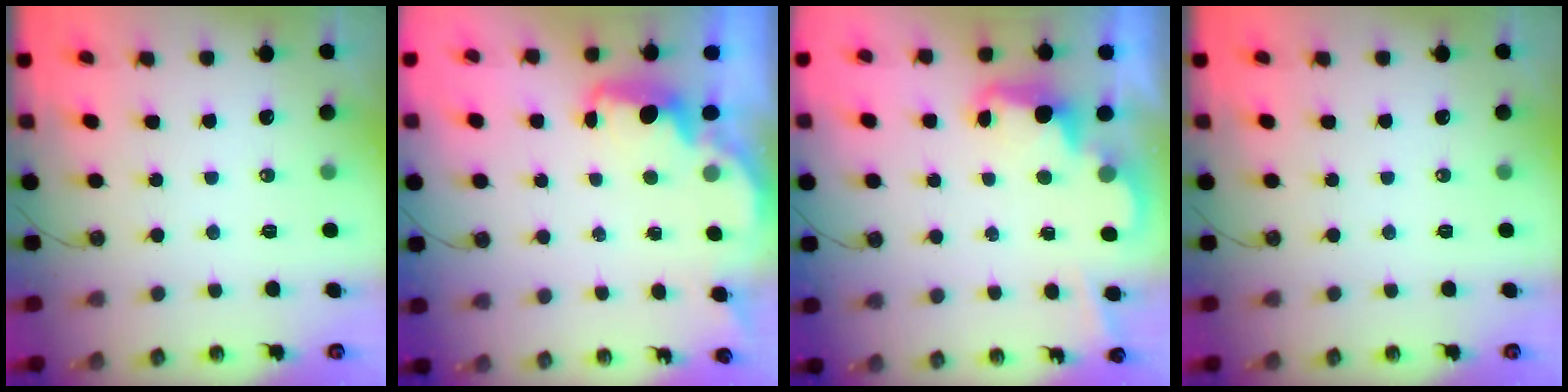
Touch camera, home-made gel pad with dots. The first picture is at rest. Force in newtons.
{"total": 2.1, "press": 2.0, "slide": 0.7}
{"total": 2.6, "press": 2.5, "slide": 0.6}
{"total": 0.0}